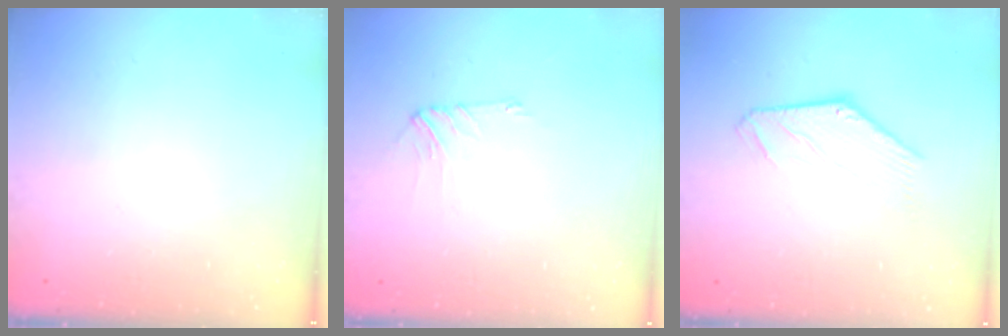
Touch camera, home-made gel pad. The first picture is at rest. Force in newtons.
{"total": 2.8, "press": 2.7, "slide": 0.5}
{"total": 0.0}